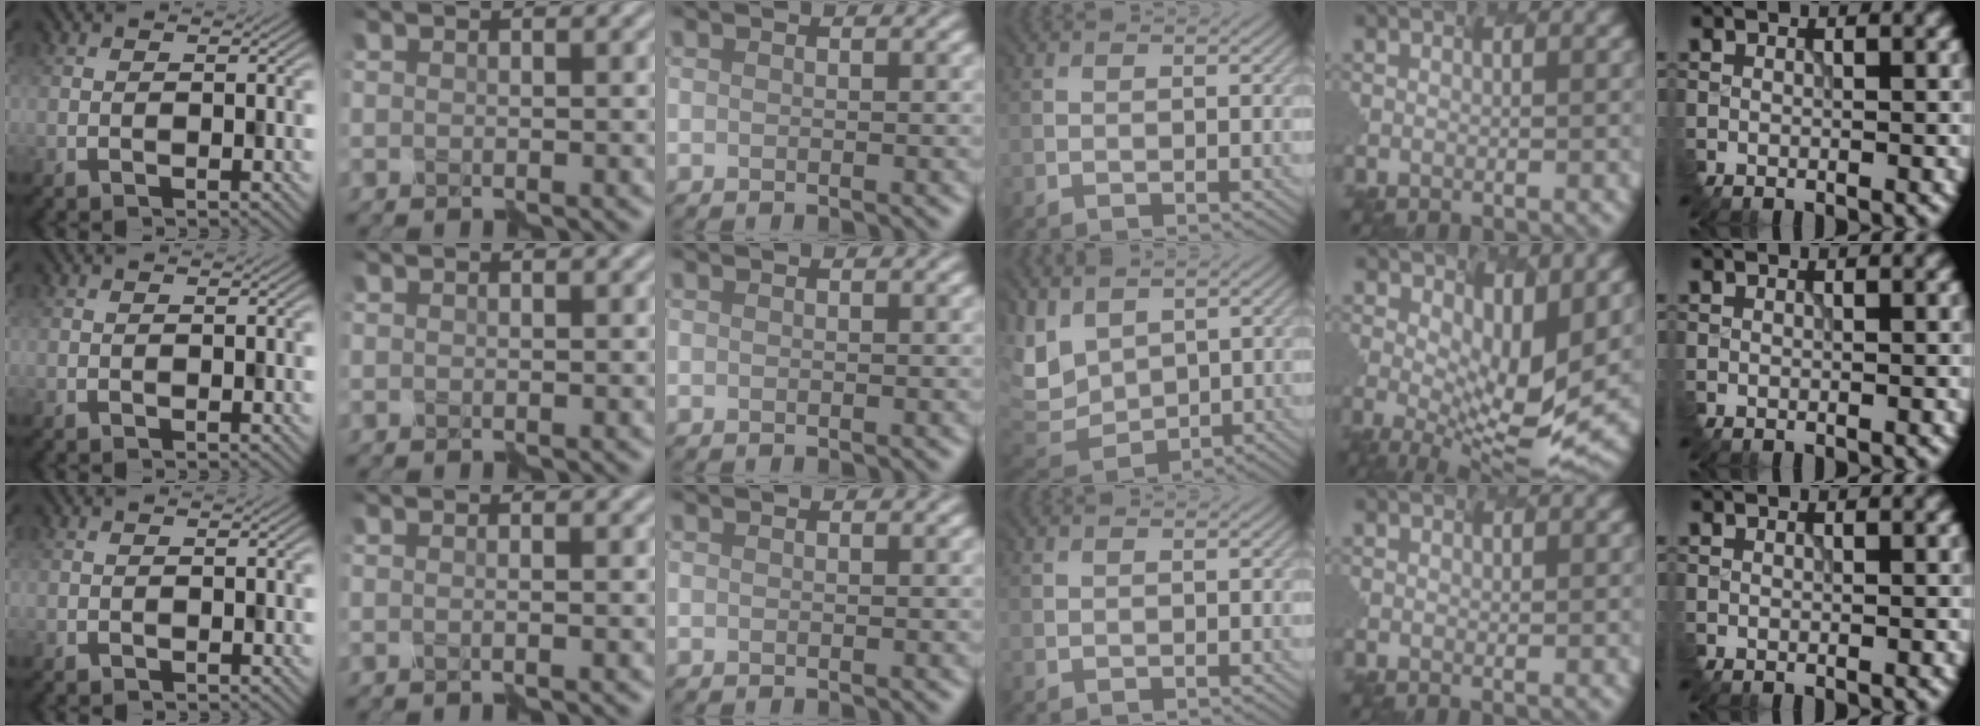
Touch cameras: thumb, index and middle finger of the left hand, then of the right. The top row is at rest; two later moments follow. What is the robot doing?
{"motion": "disassemble", "object": "puzzle pieces"}